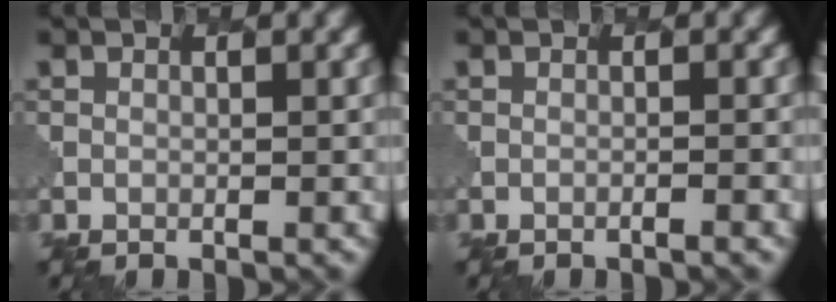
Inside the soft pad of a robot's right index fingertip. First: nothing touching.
{"total": 0.9, "force": [-0.6, 0.2, 0.7], "torque": [-0.002, 0.000, -0.016]}